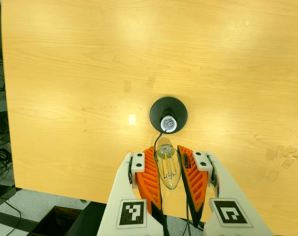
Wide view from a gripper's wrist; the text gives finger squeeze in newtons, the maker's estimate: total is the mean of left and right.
{"total": 21.5, "left": 24.2, "right": 18.7}